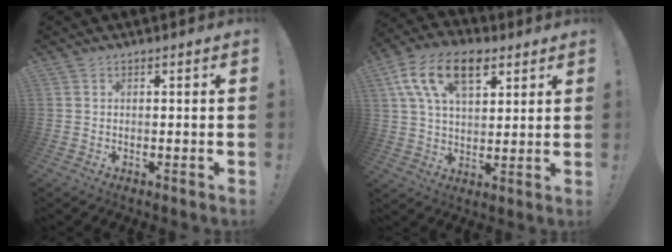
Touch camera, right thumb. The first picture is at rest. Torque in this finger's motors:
{"motor_torque": [1.56, 2.36, 0.51, -0.08, 0.18]}